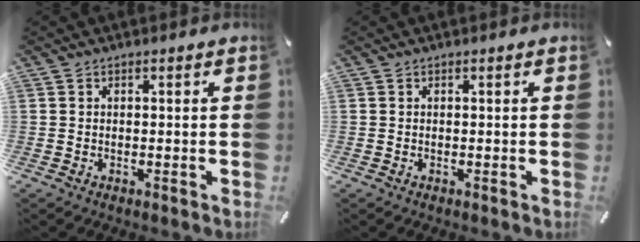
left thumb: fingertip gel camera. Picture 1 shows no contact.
{"total": 0.0}